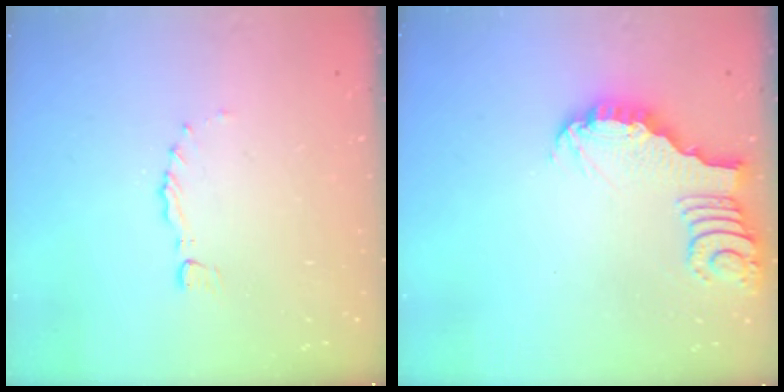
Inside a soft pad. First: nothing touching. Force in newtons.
{"total": 3.5, "press": 3.5, "slide": 0.3}